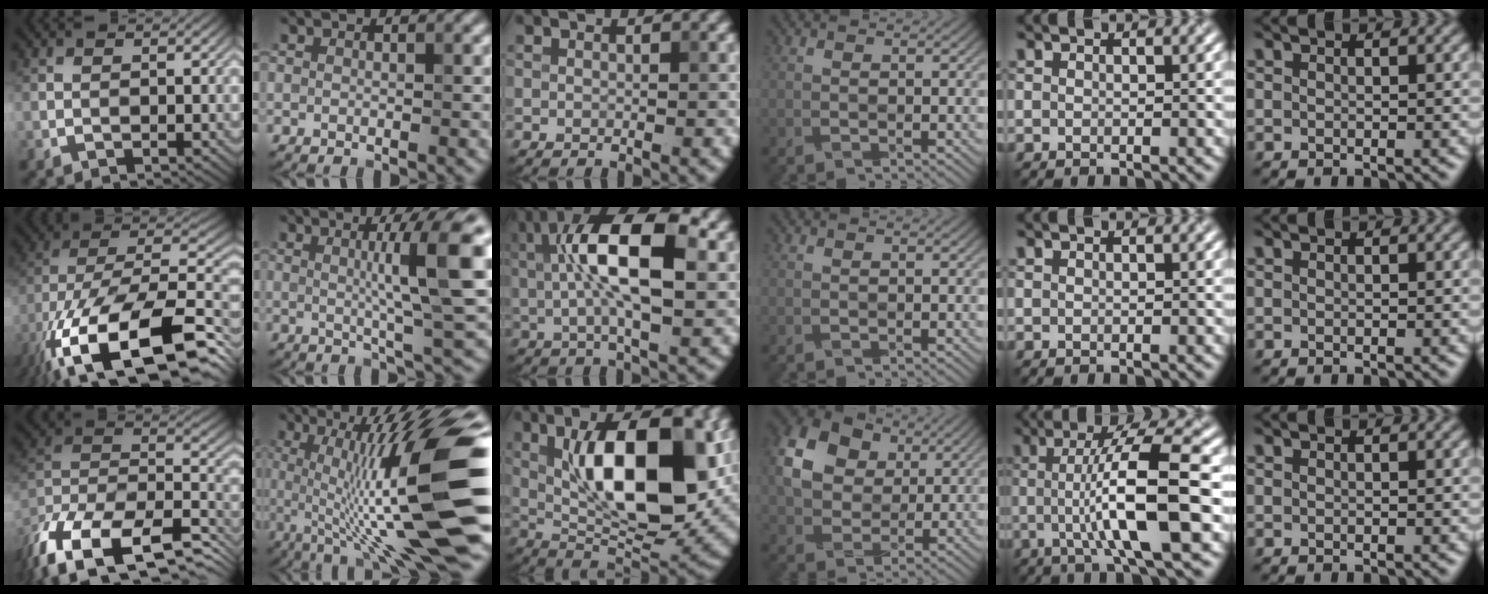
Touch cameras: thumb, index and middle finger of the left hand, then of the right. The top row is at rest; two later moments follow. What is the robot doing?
{"motion": "wrap", "object": "ribbon"}